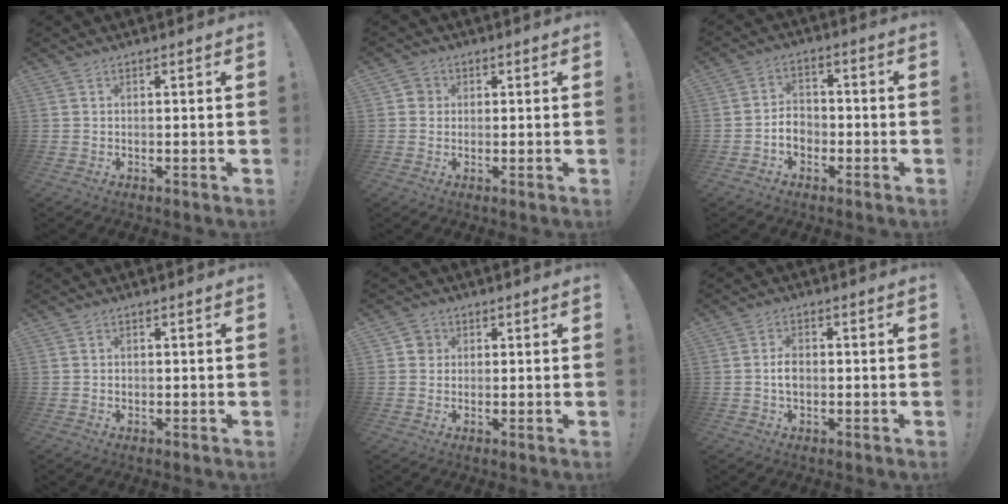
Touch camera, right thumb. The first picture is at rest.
{"total": 2.9, "force": [0.2, 2.8, 1.0], "torque": [-0.006, 0.005, 0.003]}
{"total": 6.2, "force": [-2.4, 4.9, 2.9], "torque": [-0.046, 0.015, -0.044]}
{"total": 0.6, "force": [-0.1, 0.6, 0.0], "torque": [-0.004, 0.005, -0.001]}
{"total": 3.3, "force": [0.6, 3.1, 0.9], "torque": [-0.008, 0.006, 0.011]}
{"total": 3.7, "force": [-0.5, 2.5, 2.7], "torque": [-0.037, 0.005, -0.010]}